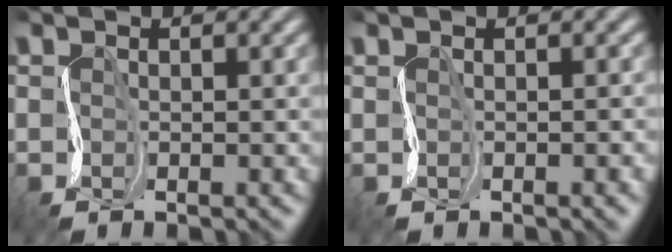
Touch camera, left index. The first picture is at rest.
{"total": 3.0, "force": [0.1, 1.5, 2.6], "torque": [-0.015, 0.010, 0.003]}